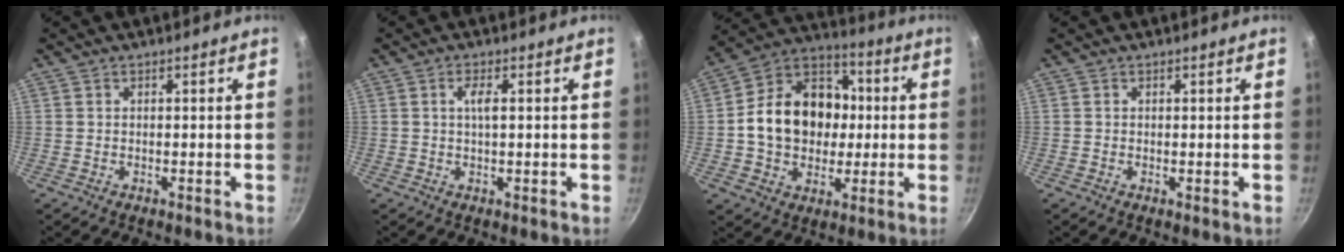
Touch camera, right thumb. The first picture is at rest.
{"total": 2.8, "force": [0.6, 0.8, 2.7], "torque": [-0.053, 0.002, 0.009]}
{"total": 18.7, "force": [0.2, 14.7, 11.6], "torque": [-0.160, 0.033, -0.009]}
{"total": 0.0}